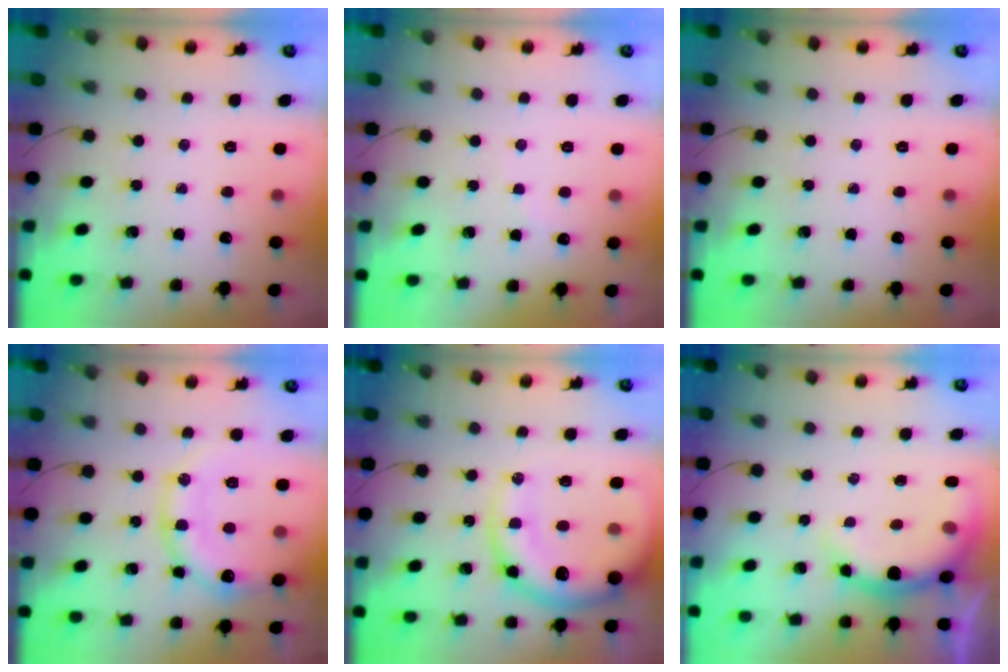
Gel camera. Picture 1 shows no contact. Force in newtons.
{"total": 5.7, "press": 5.6, "slide": 1.1}
{"total": 0.0}
{"total": 16.8, "press": 16.7, "slide": 2.2}
{"total": 16.3, "press": 15.9, "slide": 3.7}
{"total": 7.3, "press": 7.3, "slide": 1.2}